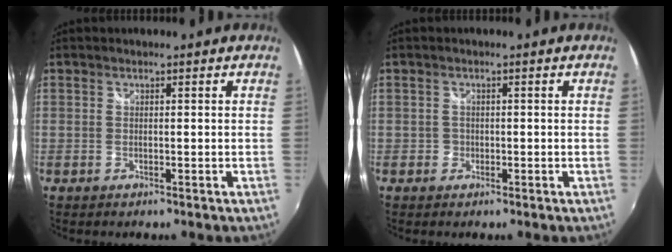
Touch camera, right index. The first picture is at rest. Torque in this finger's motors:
{"motor_torque": [-0.09, 0.12, 0.01, -0.03]}